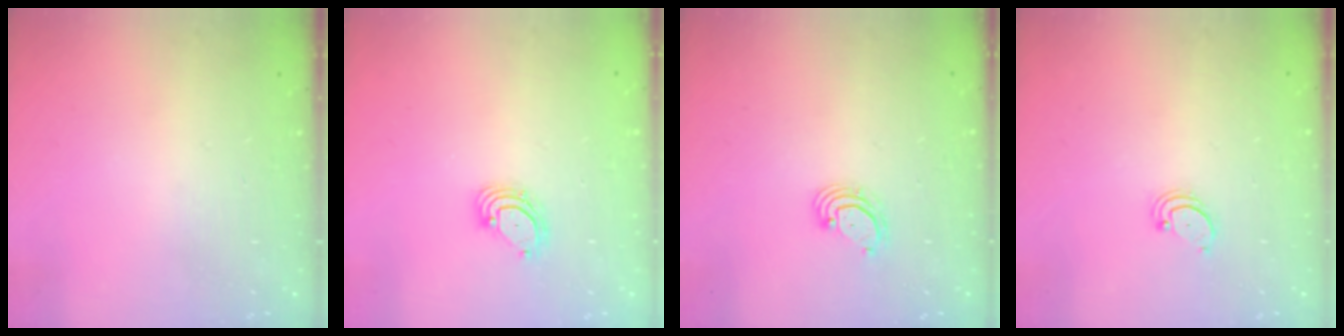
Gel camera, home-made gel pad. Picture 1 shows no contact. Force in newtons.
{"total": 3.2, "press": 3.2, "slide": 0.3}
{"total": 2.8, "press": 2.8, "slide": 0.2}
{"total": 2.2, "press": 2.2, "slide": 0.2}